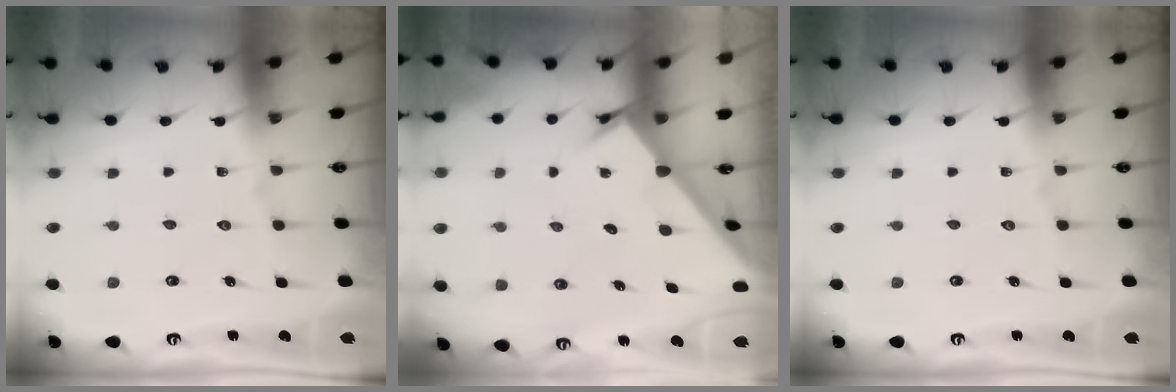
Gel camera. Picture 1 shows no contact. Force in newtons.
{"total": 1.9, "press": 1.9, "slide": 0.2}
{"total": 0.0}